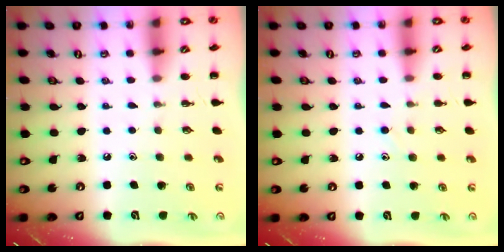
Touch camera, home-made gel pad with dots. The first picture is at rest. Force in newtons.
{"total": 6.6, "press": 6.3, "slide": 2.1}